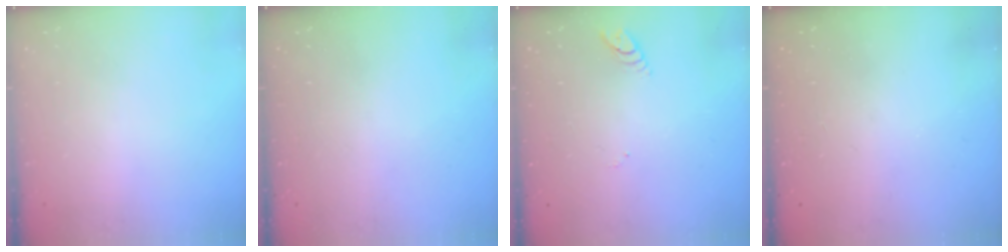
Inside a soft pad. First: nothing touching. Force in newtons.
{"total": 0.0}
{"total": 3.0, "press": 2.9, "slide": 0.4}
{"total": 0.0}